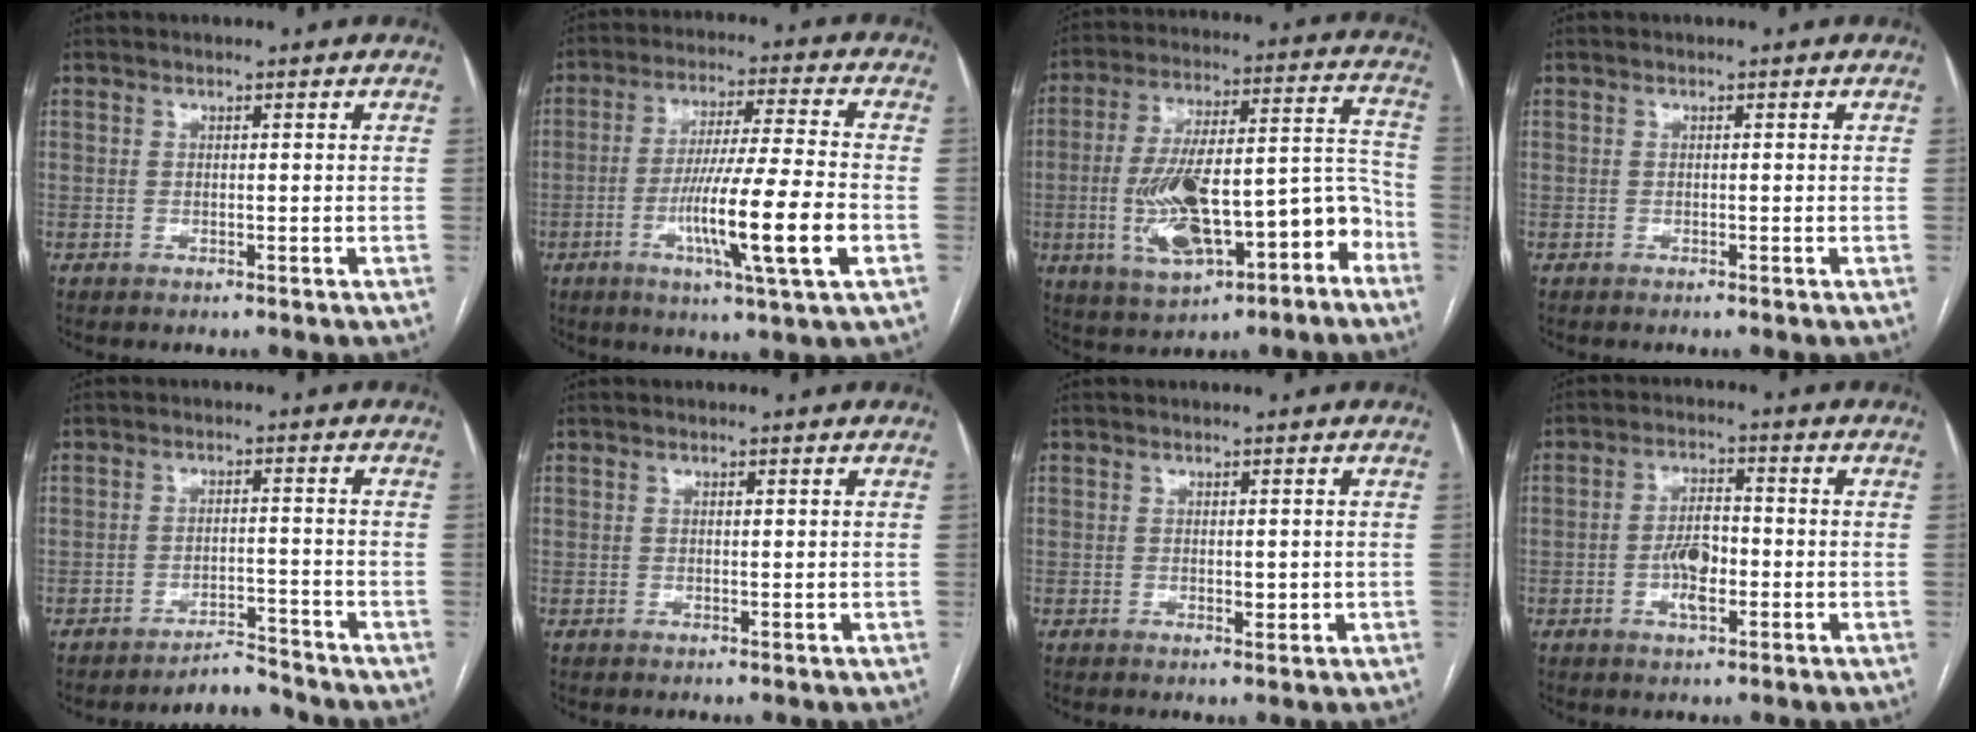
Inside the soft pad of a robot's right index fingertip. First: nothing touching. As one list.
[{"total": 14.2, "force": [-4.3, -0.4, 13.5], "torque": [-0.243, -0.015, -0.077]}, {"total": 19.3, "force": [-7.2, 6.2, 16.8], "torque": [-0.284, 0.032, -0.100]}, {"total": 0.0}, {"total": 3.7, "force": [-3.7, 0.2, -0.1], "torque": [0.006, -0.003, -0.059]}, {"total": 0.5, "force": [0.2, 0.2, 0.4], "torque": [-0.008, 0.000, 0.003]}, {"total": 2.0, "force": [-0.2, 0.9, 1.8], "torque": [-0.026, -0.003, 0.002]}, {"total": 5.5, "force": [-1.4, 2.2, 4.9], "torque": [-0.093, 0.005, -0.026]}]